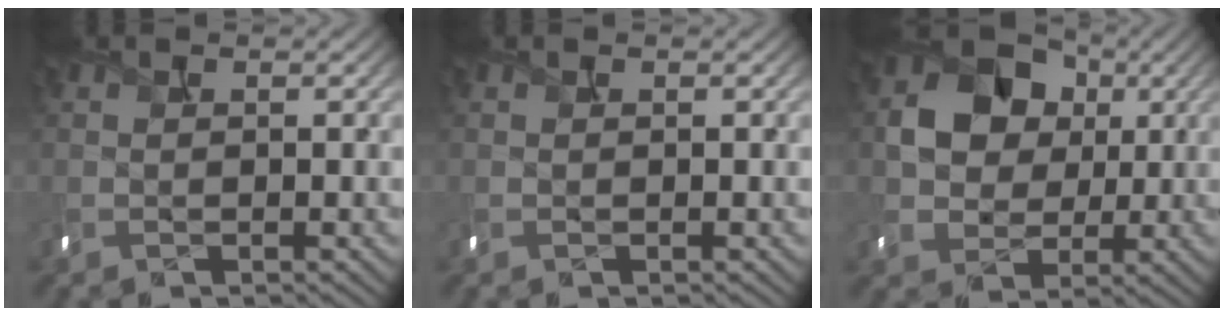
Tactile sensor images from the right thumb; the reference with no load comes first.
{"total": 0.0}
{"total": 9.6, "force": [2.3, 7.7, 5.3], "torque": [-0.102, 0.005, 0.024]}